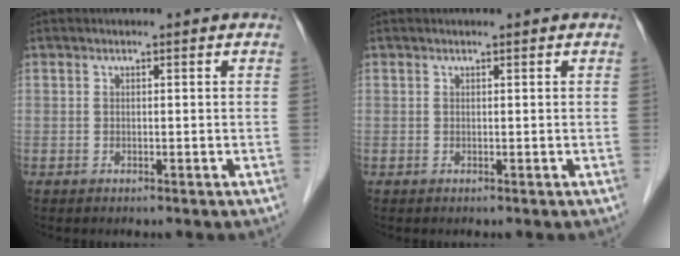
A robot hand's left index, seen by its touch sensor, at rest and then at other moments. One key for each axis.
{"total": 0.0}